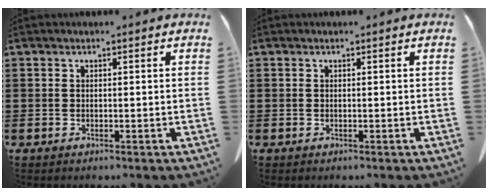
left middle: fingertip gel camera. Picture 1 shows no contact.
{"total": 0.0}